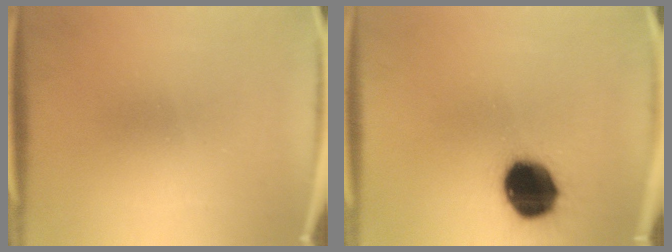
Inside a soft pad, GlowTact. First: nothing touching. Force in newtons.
{"total": 16.7}